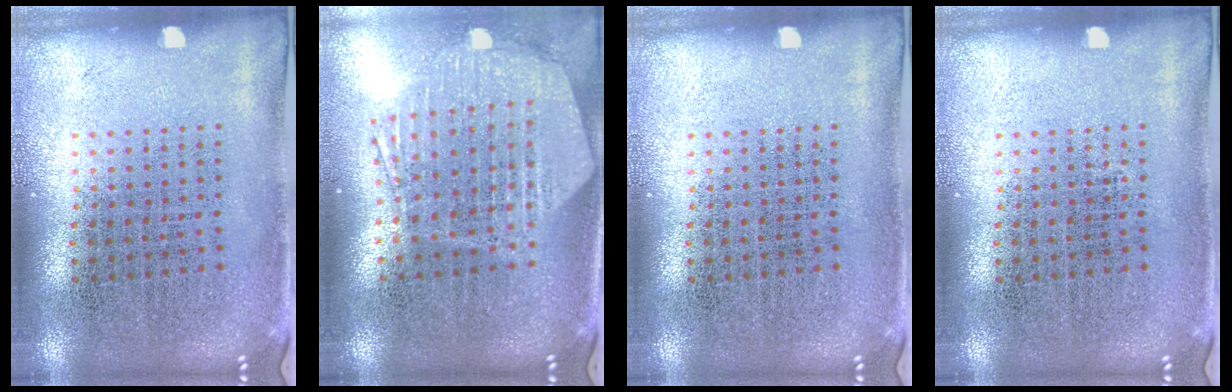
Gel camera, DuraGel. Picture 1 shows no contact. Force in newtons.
{"total": 1.7, "press": 1.6, "slide": 0.7}
{"total": 0.0}
{"total": 0.0}